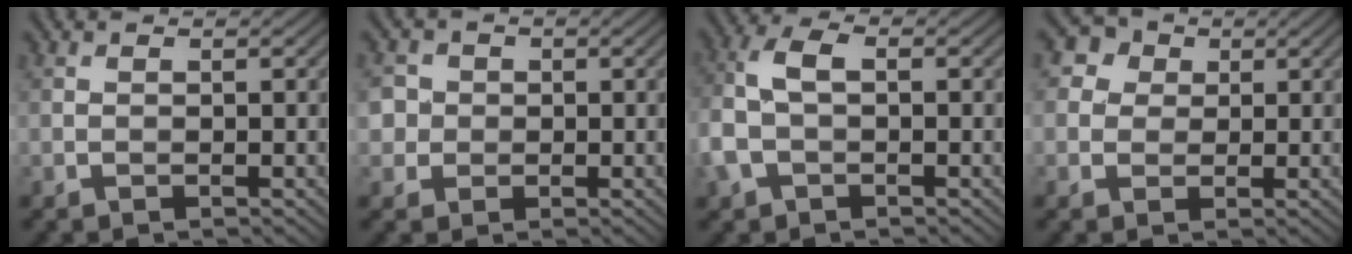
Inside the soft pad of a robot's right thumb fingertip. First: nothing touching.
{"total": 3.4, "force": [0.3, 3.3, 0.8], "torque": [-0.022, 0.004, -0.003]}
{"total": 5.8, "force": [-1.0, 3.6, 4.4], "torque": [-0.121, 0.012, -0.030]}
{"total": 4.1, "force": [1.3, 3.6, 1.3], "torque": [-0.046, 0.002, 0.019]}